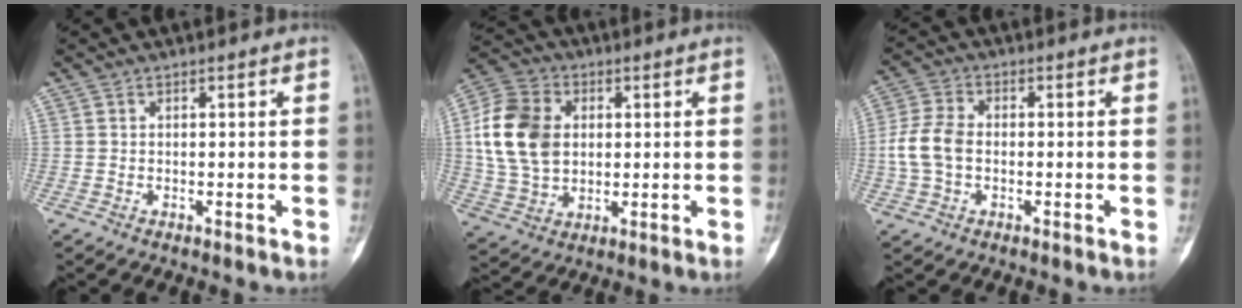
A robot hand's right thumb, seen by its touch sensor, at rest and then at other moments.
{"total": 14.9, "force": [2.0, 11.1, 9.7], "torque": [-0.174, 0.007, 0.037]}
{"total": 7.1, "force": [-0.7, 4.9, 5.1], "torque": [-0.114, 0.016, -0.018]}